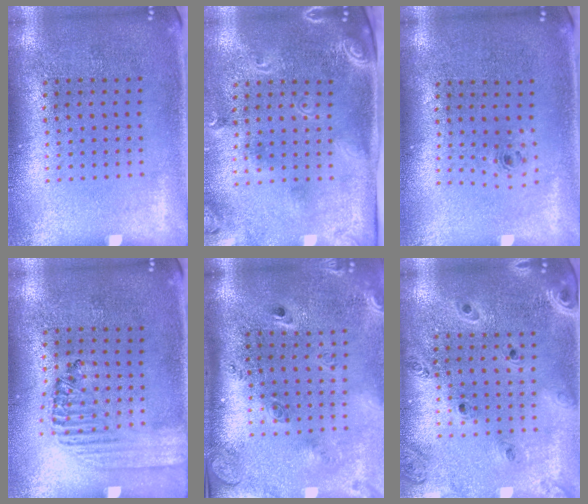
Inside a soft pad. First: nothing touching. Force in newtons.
{"total": 2.5, "press": 1.8, "slide": 1.7}
{"total": 0.7, "press": 0.3, "slide": 0.6}
{"total": 1.3, "press": 1.2, "slide": 0.5}
{"total": 2.8, "press": 1.9, "slide": 2.0}
{"total": 0.9, "press": 0.9, "slide": 0.1}